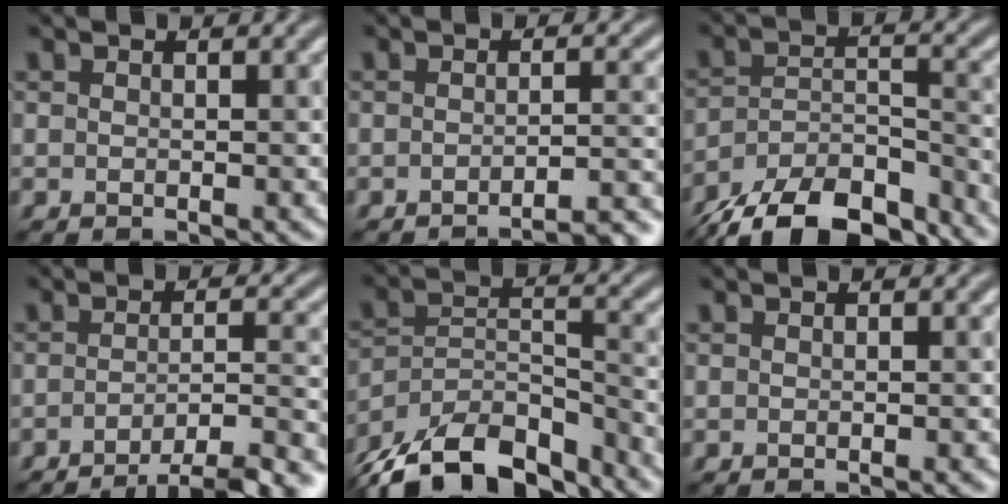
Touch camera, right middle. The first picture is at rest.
{"total": 4.4, "force": [-3.6, 0.8, 2.5], "torque": [-0.020, 0.013, -0.049]}
{"total": 13.9, "force": [-11.6, 5.2, 5.6], "torque": [-0.105, -0.014, -0.168]}
{"total": 7.8, "force": [-5.4, 1.9, 5.3], "torque": [-0.067, 0.004, -0.072]}
{"total": 14.1, "force": [-11.4, 6.2, 5.5], "torque": [-0.104, -0.003, -0.173]}
{"total": 0.7, "force": [-0.3, 0.1, 0.6], "torque": [-0.005, 0.001, -0.005]}